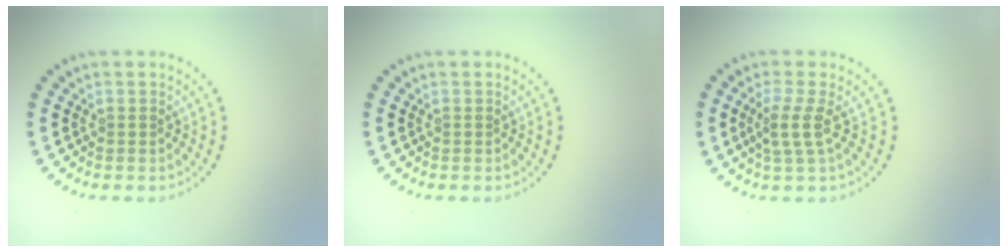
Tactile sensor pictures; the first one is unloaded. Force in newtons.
{"total": 0.0}
{"total": 2.3, "press": 1.7, "slide": 1.5}